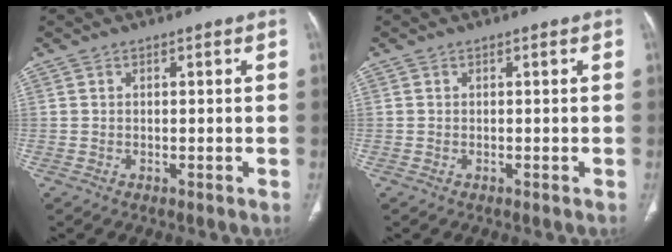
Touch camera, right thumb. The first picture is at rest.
{"total": 0.0}